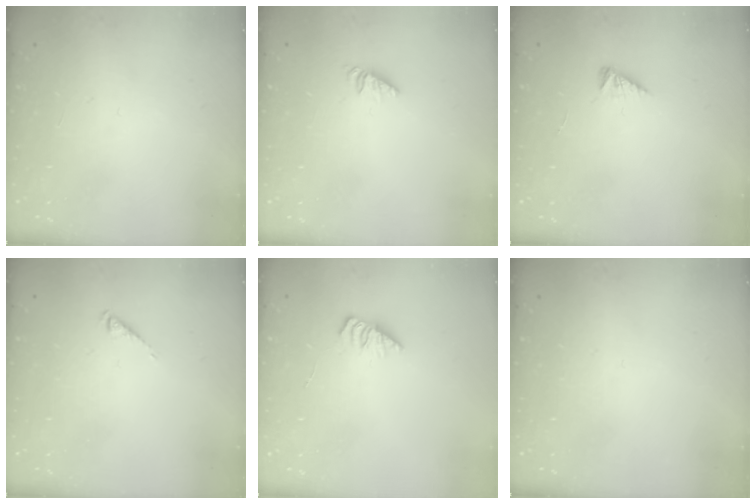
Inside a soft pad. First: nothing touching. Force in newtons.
{"total": 1.3, "press": 1.3, "slide": 0.3}
{"total": 2.3, "press": 2.3, "slide": 0.4}
{"total": 0.7, "press": 0.7, "slide": 0.0}
{"total": 2.2, "press": 2.1, "slide": 0.3}
{"total": 0.0}